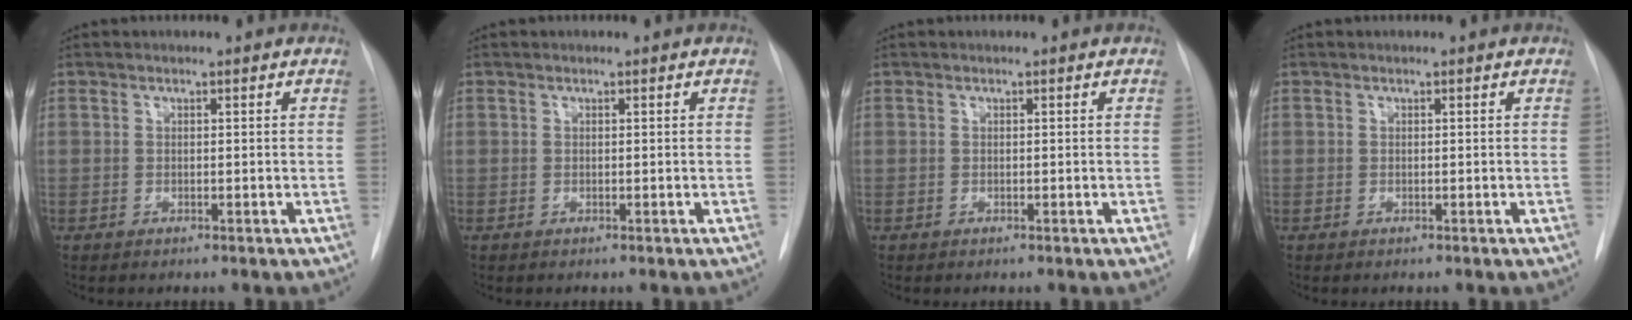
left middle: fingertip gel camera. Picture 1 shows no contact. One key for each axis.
{"total": 0.0}
{"total": 0.0}
{"total": 0.0}